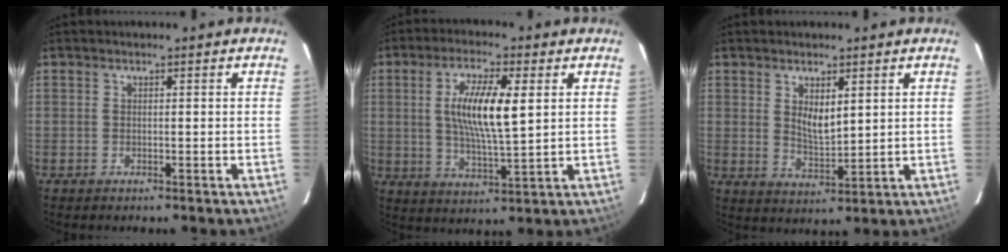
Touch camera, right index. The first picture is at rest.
{"total": 10.8, "force": [2.3, 2.5, 10.3], "torque": [-0.189, 0.001, 0.042]}
{"total": 5.3, "force": [2.0, 2.3, 4.3], "torque": [-0.071, -0.006, 0.040]}